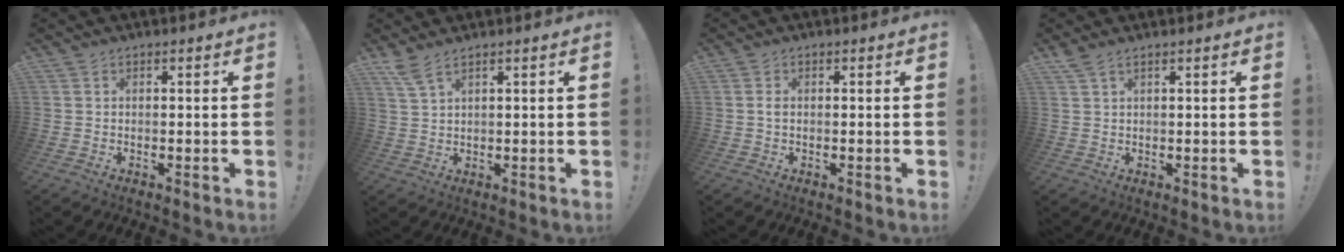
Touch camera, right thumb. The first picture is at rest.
{"total": 4.3, "force": [3.0, 0.6, 2.9], "torque": [-0.066, -0.012, 0.057]}
{"total": 0.8, "force": [-0.3, 0.3, 0.7], "torque": [-0.010, 0.000, -0.007]}
{"total": 2.2, "force": [1.7, 0.6, 1.2], "torque": [-0.026, -0.005, 0.032]}